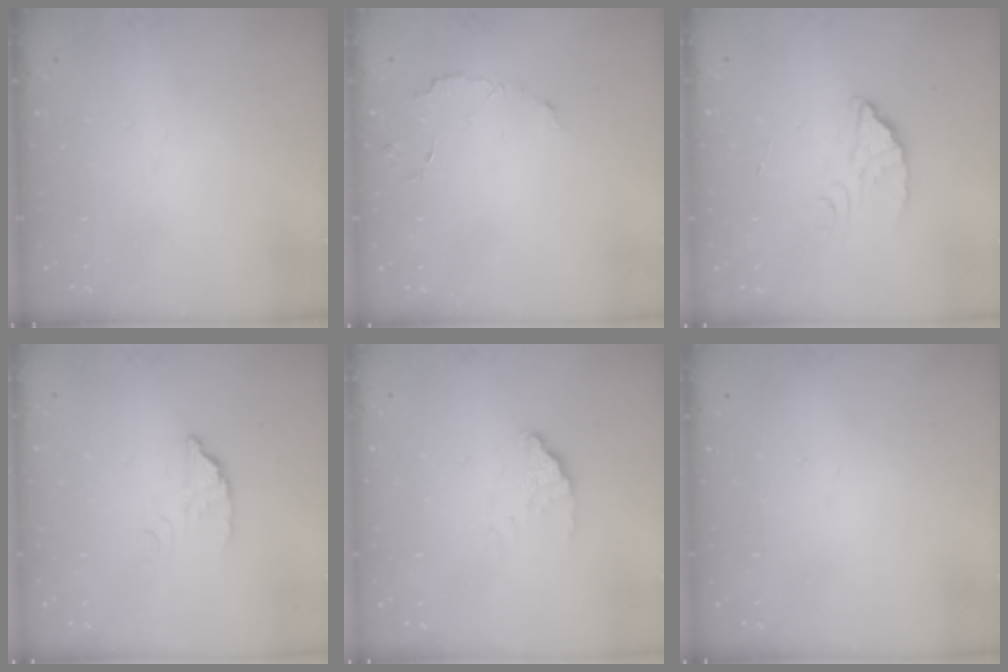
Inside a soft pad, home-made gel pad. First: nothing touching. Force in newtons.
{"total": 3.5, "press": 3.4, "slide": 0.2}
{"total": 3.0, "press": 3.0, "slide": 0.0}
{"total": 2.5, "press": 2.5, "slide": 0.1}
{"total": 2.0, "press": 2.0, "slide": 0.1}
{"total": 2.3, "press": 2.3, "slide": 0.1}